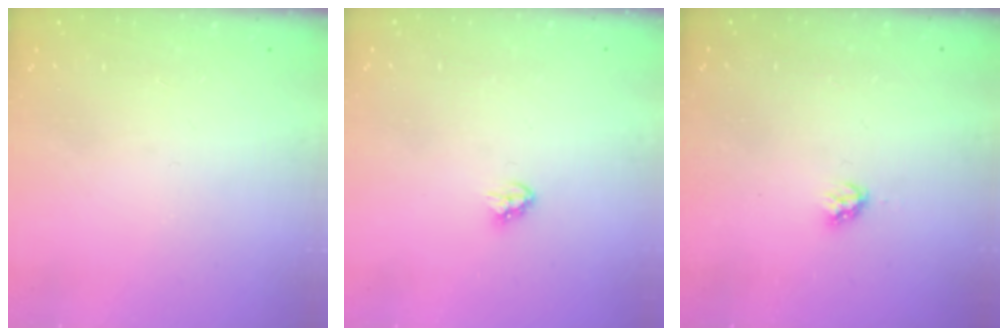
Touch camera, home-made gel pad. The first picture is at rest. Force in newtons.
{"total": 3.4, "press": 3.4, "slide": 0.5}
{"total": 2.8, "press": 2.8, "slide": 0.2}